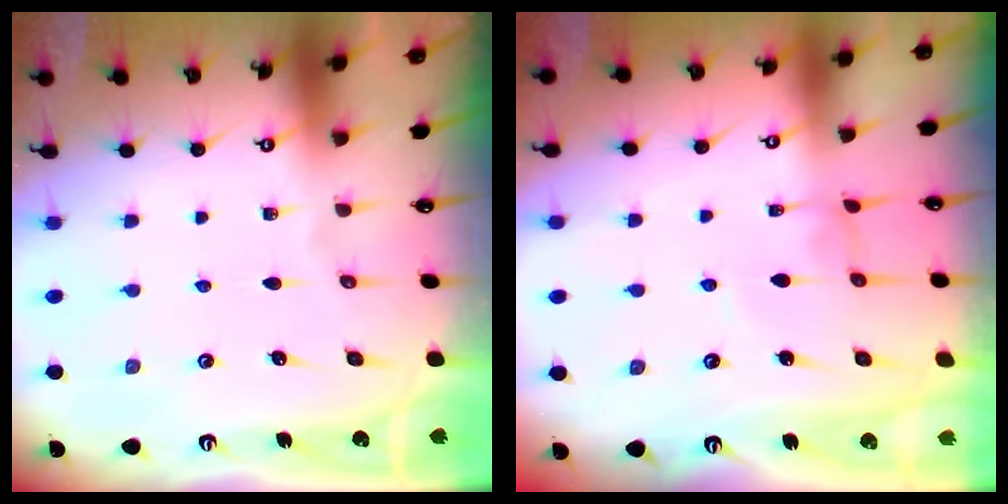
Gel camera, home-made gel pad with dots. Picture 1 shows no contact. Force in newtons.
{"total": 0.7, "press": 0.7, "slide": 0.1}